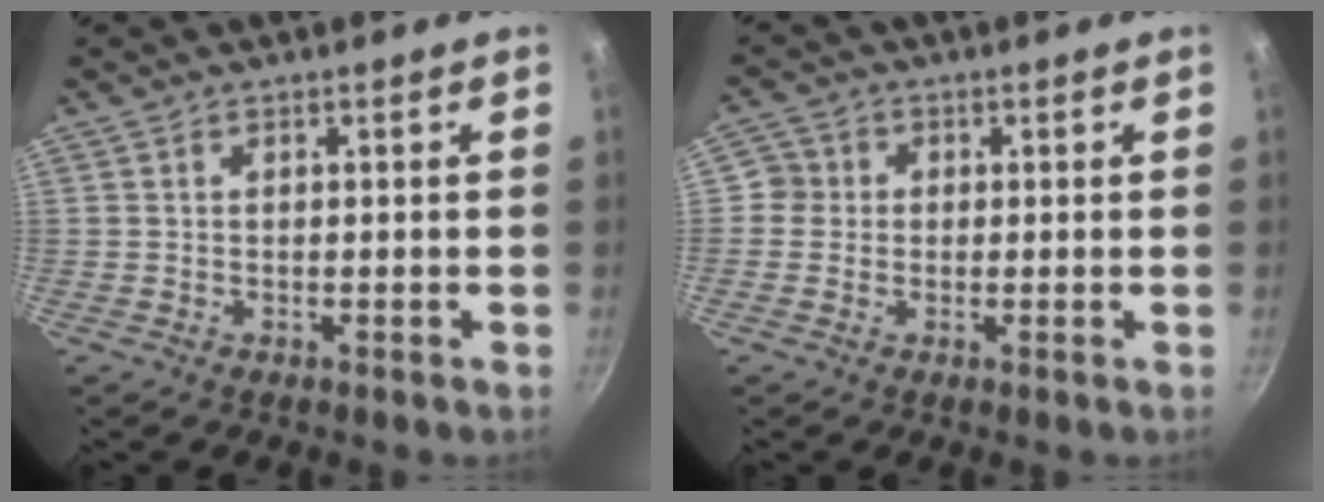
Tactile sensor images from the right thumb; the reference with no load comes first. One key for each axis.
{"total": 2.7, "fx": -0.3, "fy": 2.7, "fz": 0.4, "tx": 0.016, "ty": 0.008, "tz": -0.012}